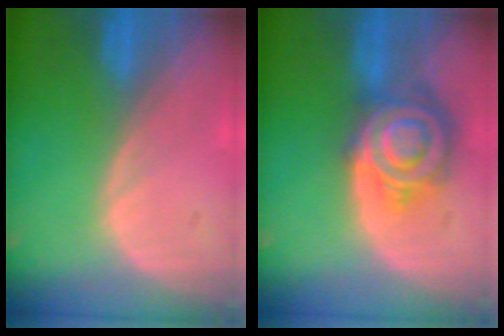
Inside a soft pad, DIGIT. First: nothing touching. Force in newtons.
{"total": 8.9, "press": 8.9, "slide": 0.6}